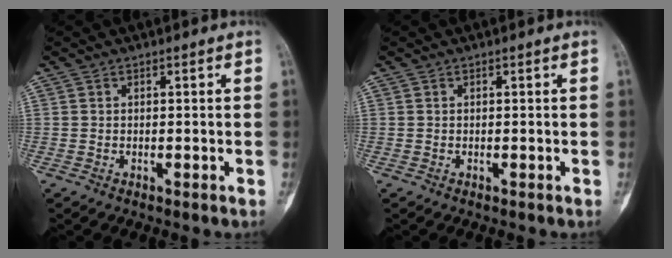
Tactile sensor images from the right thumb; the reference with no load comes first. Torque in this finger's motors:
{"motor_torque": [0.21, 0.19, 0.00, 0.00, 0.02]}